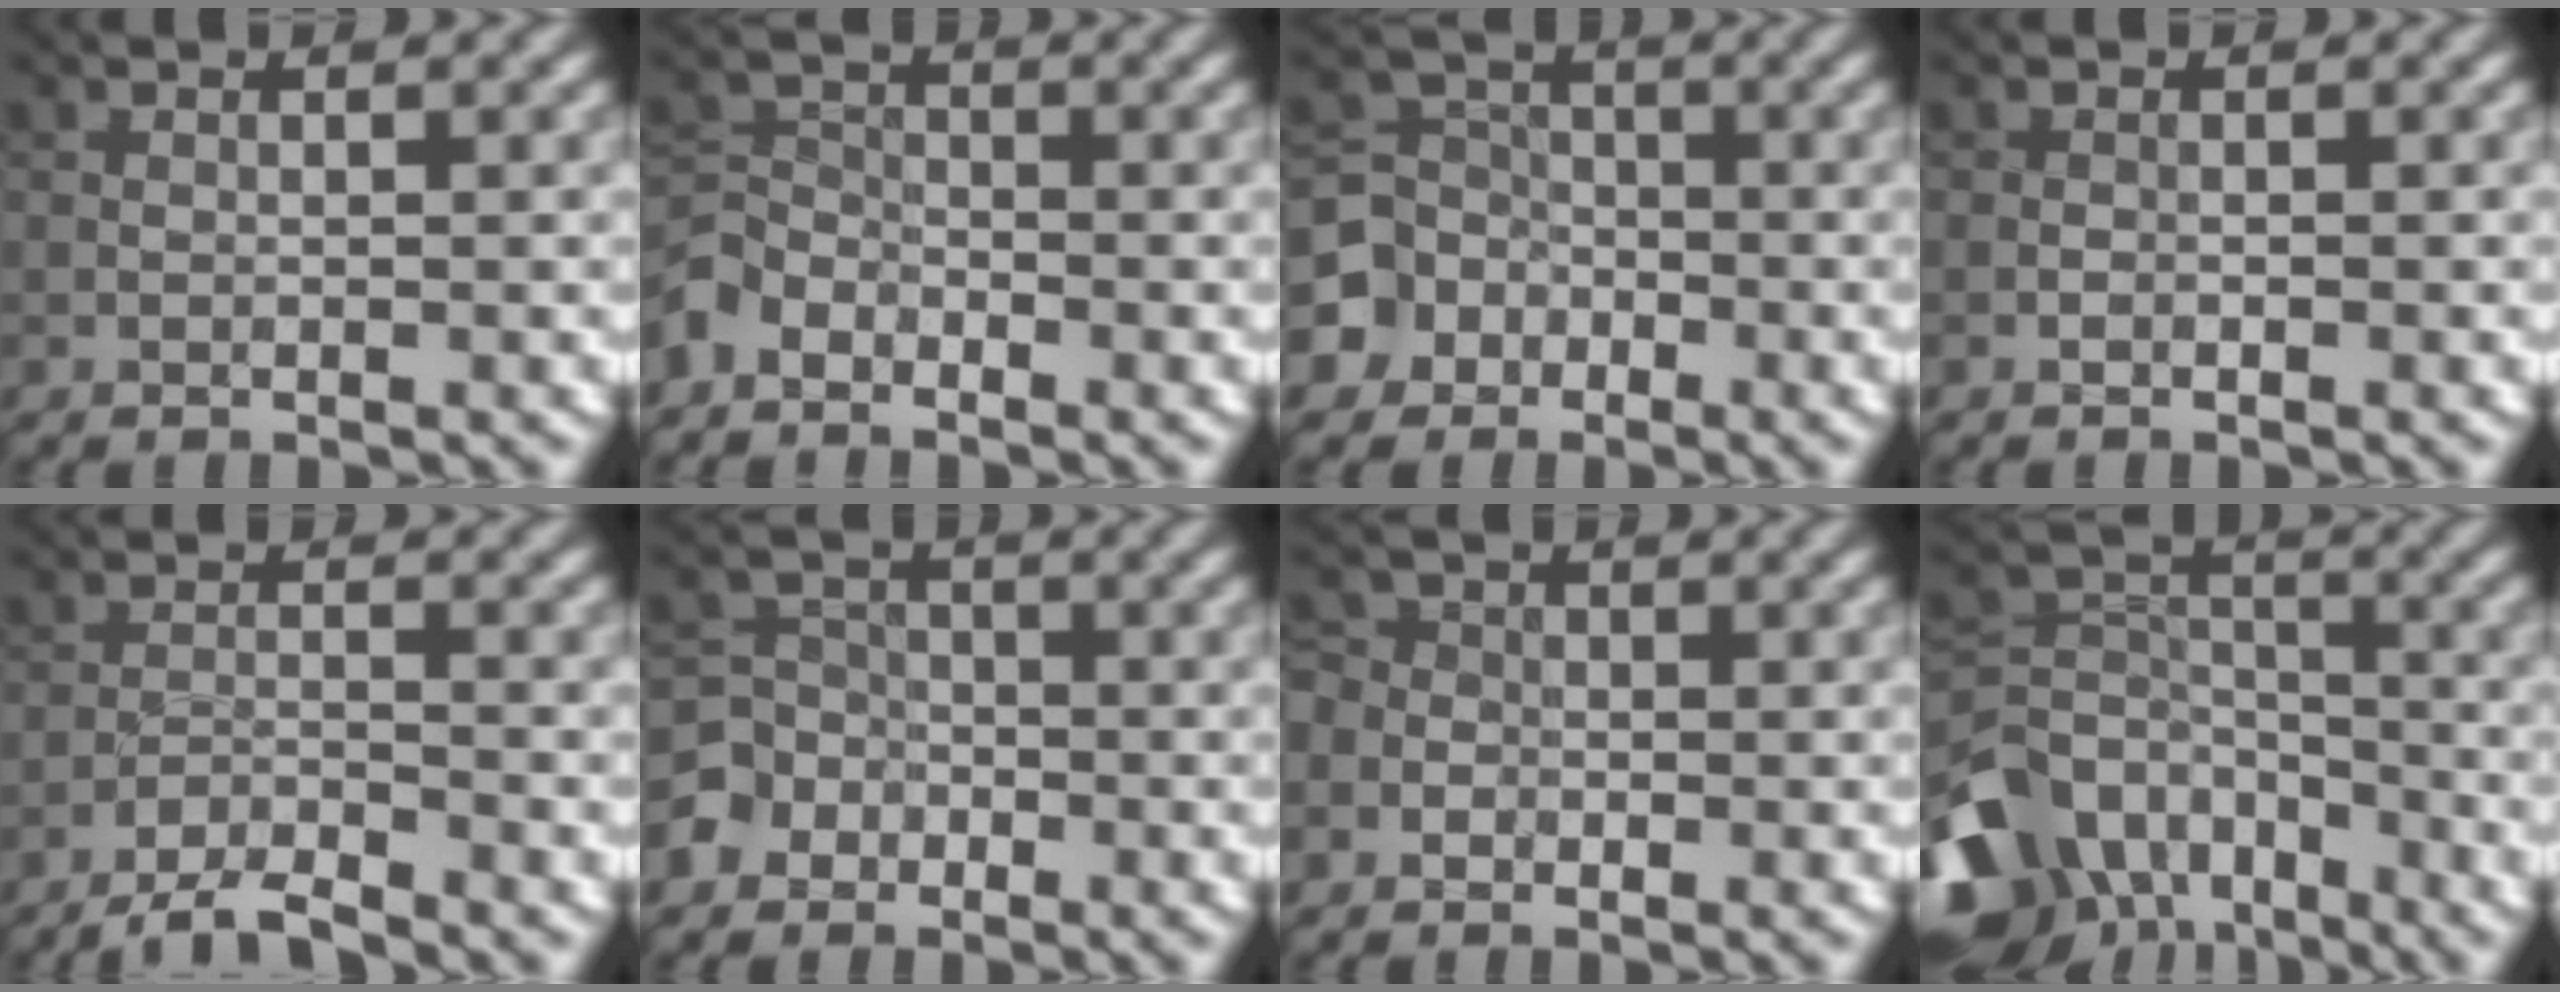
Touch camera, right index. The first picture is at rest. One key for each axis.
{"total": 2.7, "fx": -2.2, "fy": 1.5, "fz": 0.5, "tx": -0.014, "ty": 0.004, "tz": -0.056}
{"total": 4.9, "fx": -2.3, "fy": 4.3, "fz": 0.5, "tx": 0.008, "ty": 0.006, "tz": -0.066}
{"total": 0.0}
{"total": 3.9, "fx": -3.5, "fy": 0.4, "fz": 1.8, "tx": -0.034, "ty": 0.000, "tz": -0.070}
{"total": 3.5, "fx": -1.9, "fy": 2.9, "fz": 0.1, "tx": 0.022, "ty": 0.006, "tz": -0.051}
{"total": 2.7, "fx": -1.1, "fy": 2.4, "fz": 0.6, "tx": 0.008, "ty": 0.015, "tz": -0.037}
{"total": 10.2, "fx": -6.1, "fy": 6.7, "fz": 4.8, "tx": -0.107, "ty": -0.008, "tz": -0.122}